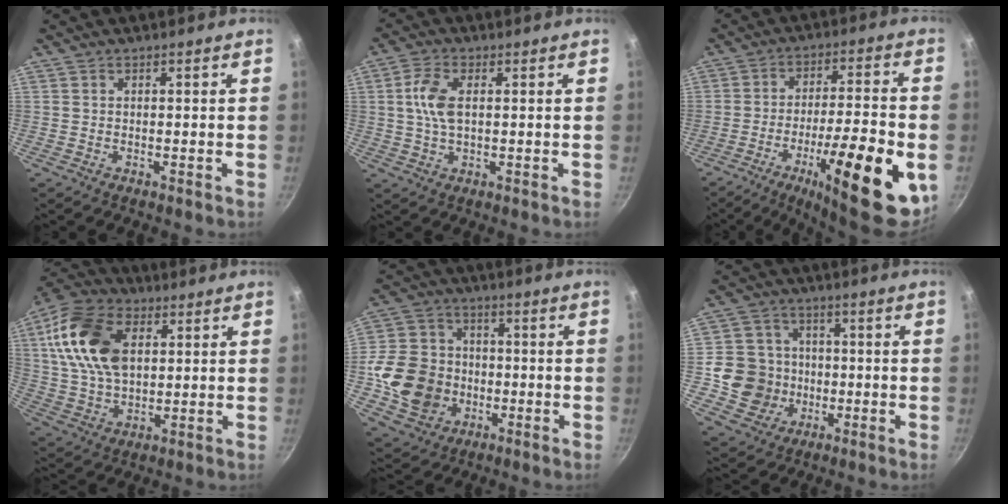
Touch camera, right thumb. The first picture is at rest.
{"total": 6.8, "force": [1.2, 3.5, 5.6], "torque": [-0.115, 0.006, 0.022]}
{"total": 22.7, "force": [-8.3, 6.2, 20.2], "torque": [-0.272, 0.025, -0.119]}
{"total": 18.8, "force": [4.9, 12.0, 13.6], "torque": [-0.241, 0.000, 0.089]}
{"total": 15.1, "force": [-2.6, 12.9, 7.4], "torque": [-0.114, 0.027, -0.043]}
{"total": 10.9, "force": [-1.6, 10.4, 3.1], "torque": [-0.032, 0.025, -0.033]}